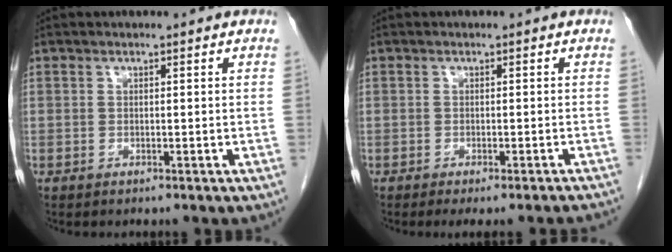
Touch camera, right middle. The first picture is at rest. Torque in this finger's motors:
{"motor_torque": [0.05, -0.03, 0.03, 0.02]}